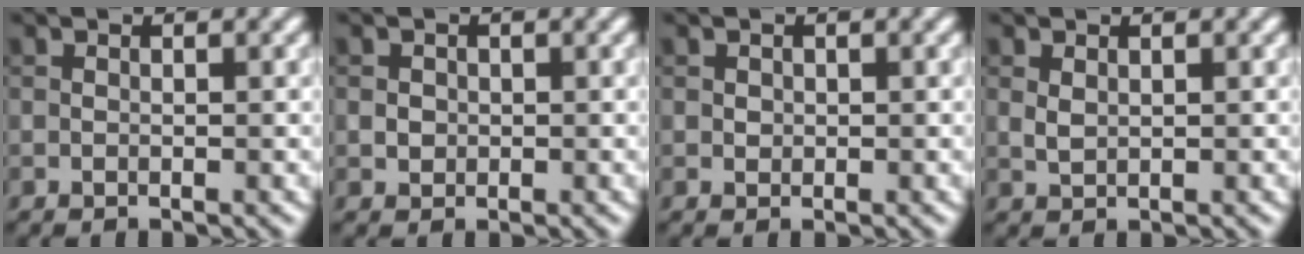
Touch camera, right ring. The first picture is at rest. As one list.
[{"total": 1.0, "force": [0.0, 0.9, 0.3], "torque": [0.000, -0.003, 0.001]}, {"total": 0.5, "force": [0.2, 0.5, 0.1], "torque": [0.000, -0.002, 0.004]}, {"total": 0.9, "force": [0.4, 0.5, 0.6], "torque": [-0.018, -0.001, 0.013]}]